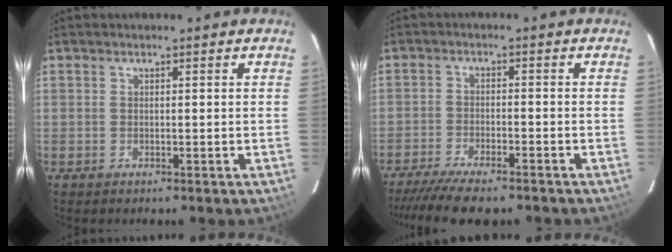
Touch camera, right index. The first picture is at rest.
{"total": 11.4, "force": [-9.7, 2.1, 5.6], "torque": [-0.130, -0.031, -0.160]}